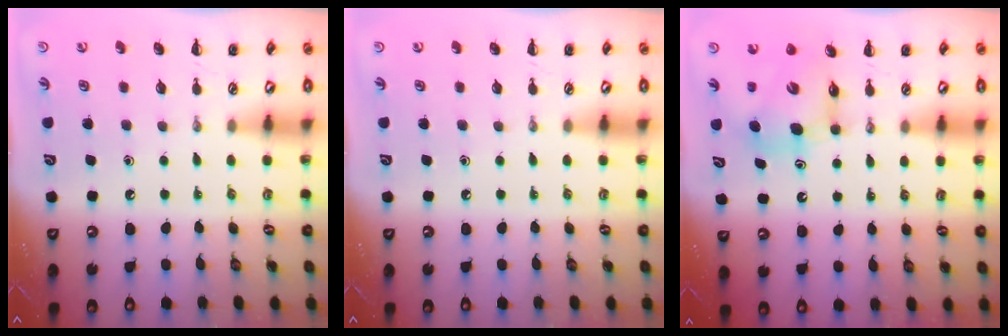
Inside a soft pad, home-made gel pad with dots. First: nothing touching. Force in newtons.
{"total": 0.0}
{"total": 7.0, "press": 6.9, "slide": 1.0}